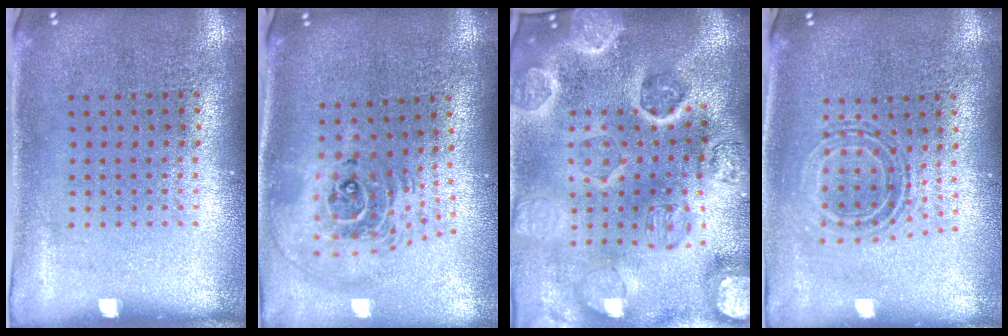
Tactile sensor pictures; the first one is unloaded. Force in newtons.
{"total": 2.4, "press": 1.8, "slide": 1.7}
{"total": 5.0, "press": 4.4, "slide": 2.4}
{"total": 0.6, "press": 0.5, "slide": 0.3}